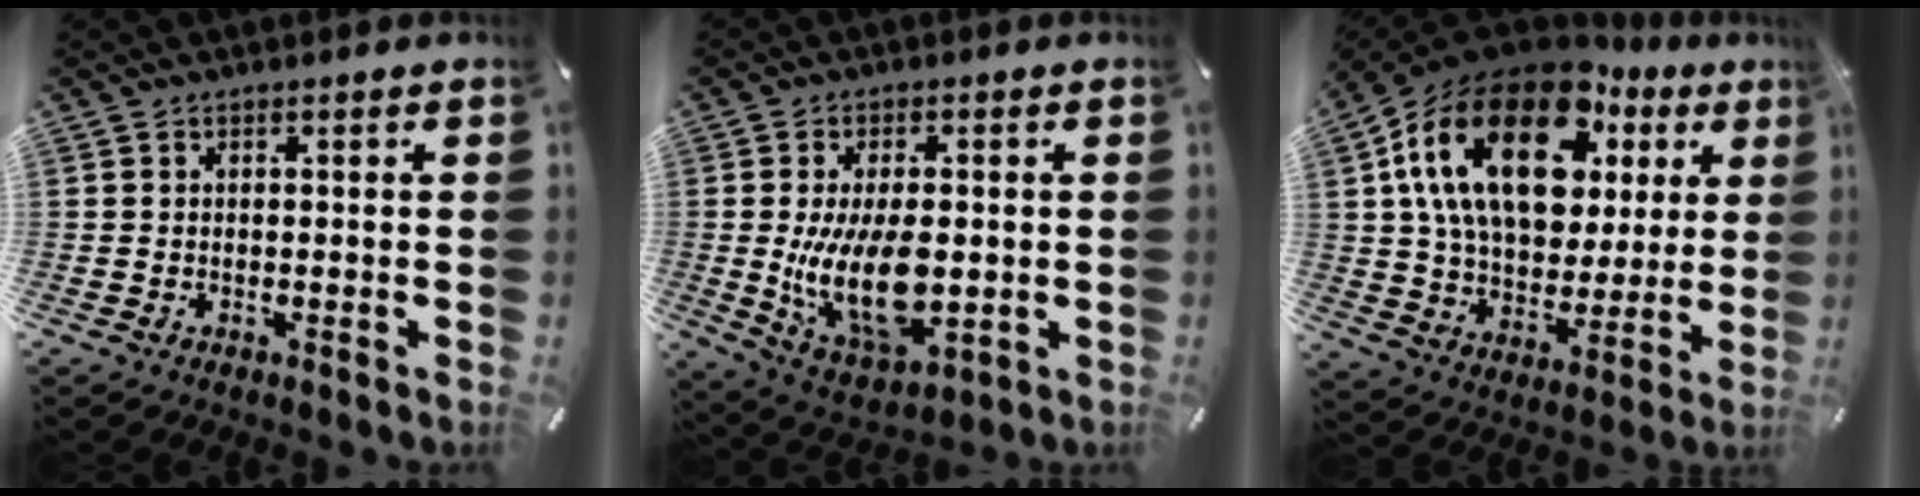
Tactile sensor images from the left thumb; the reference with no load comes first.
{"total": 15.3, "force": [-0.7, 7.8, 13.1], "torque": [-0.250, -0.024, -0.011]}
{"total": 24.2, "force": [9.8, 14.8, 16.4], "torque": [-0.311, -0.029, 0.166]}